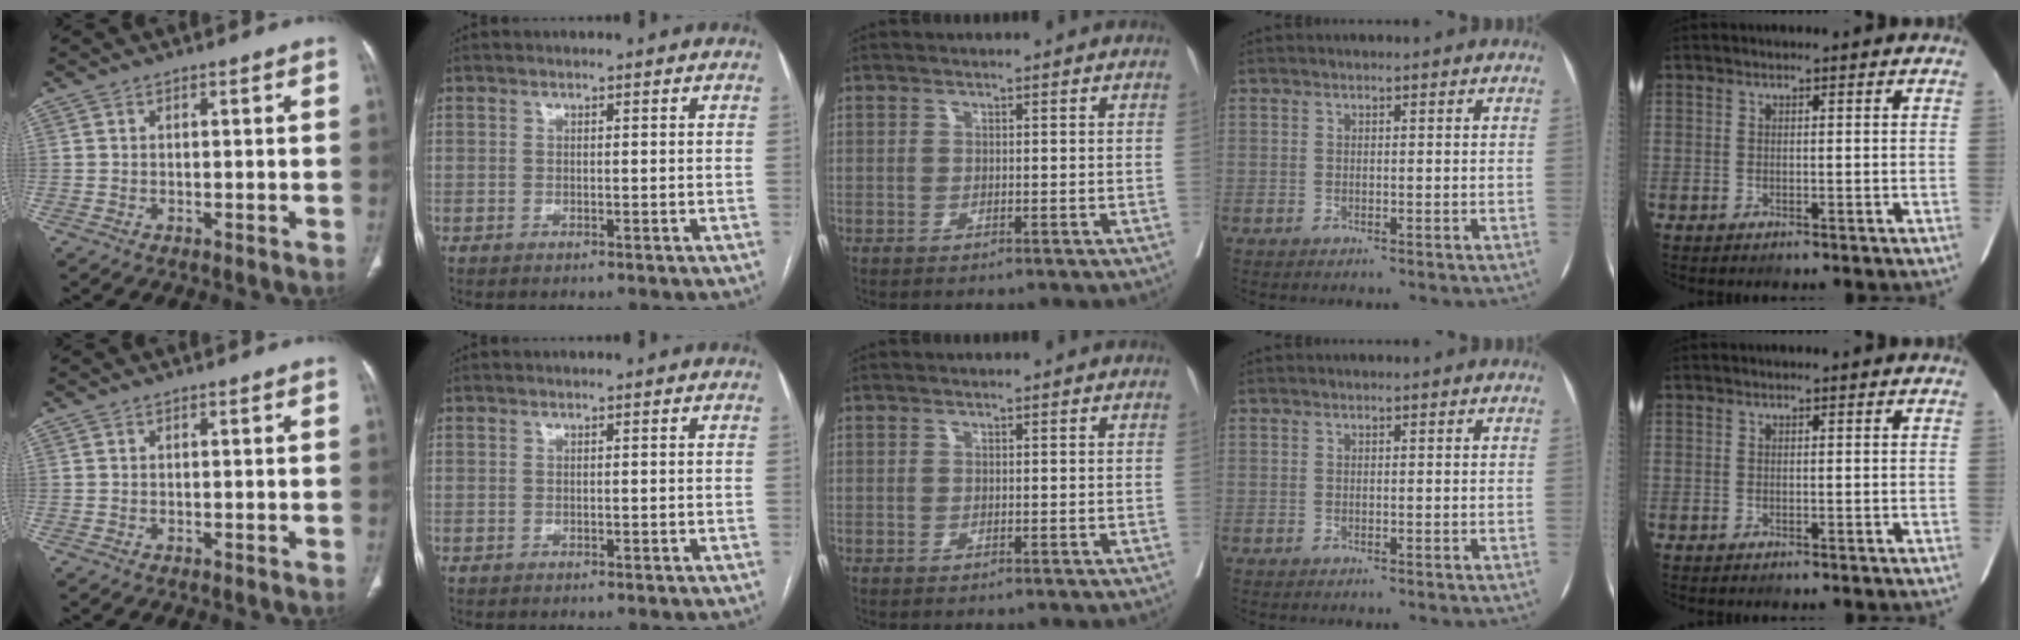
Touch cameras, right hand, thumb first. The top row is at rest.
{}